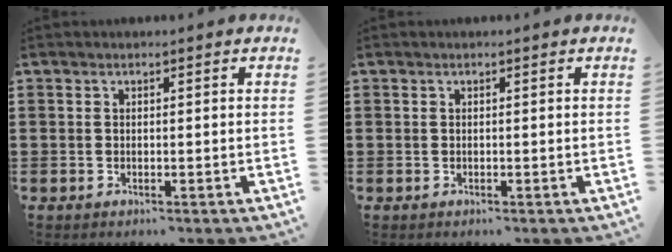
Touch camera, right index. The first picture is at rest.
{"total": 0.0}